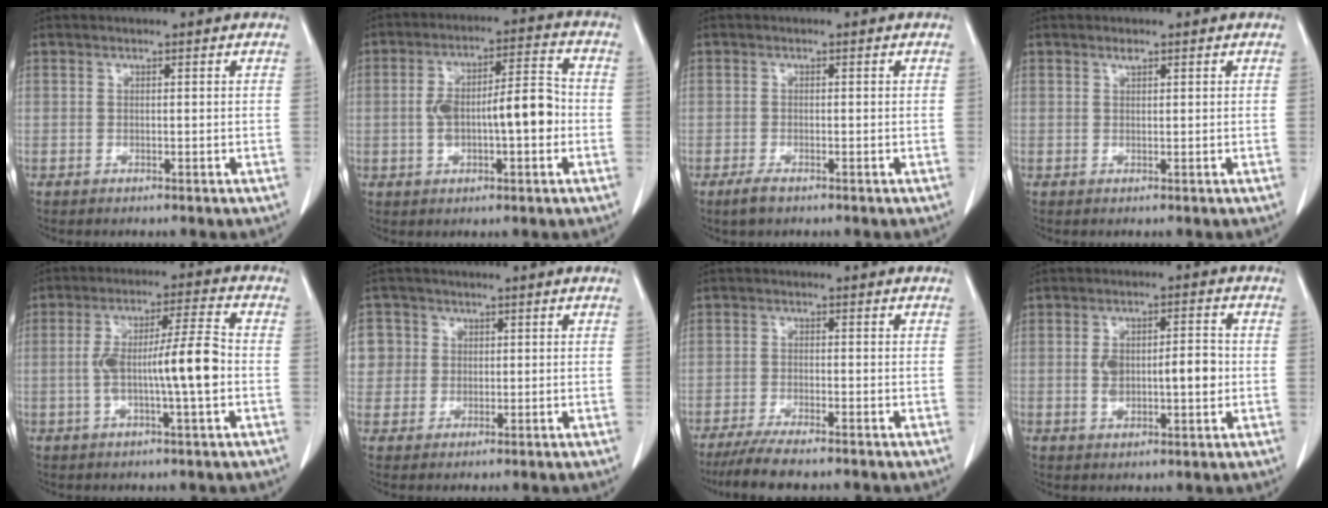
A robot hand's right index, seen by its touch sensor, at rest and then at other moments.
{"total": 10.3, "force": [-1.1, 3.1, 9.8], "torque": [-0.173, 0.031, -0.012]}
{"total": 1.9, "force": [-1.3, 0.7, 1.2], "torque": [-0.032, -0.004, -0.024]}
{"total": 0.8, "force": [0.7, 0.3, 0.3], "torque": [-0.004, 0.000, 0.010]}
{"total": 10.2, "force": [-1.4, 0.6, 10.1], "torque": [-0.177, 0.016, -0.025]}
{"total": 6.5, "force": [1.5, 6.3, 0.7], "torque": [-0.014, 0.022, 0.034]}
{"total": 6.8, "force": [-5.6, 0.7, 3.9], "torque": [-0.066, -0.016, -0.094]}
{"total": 7.7, "force": [-0.1, 3.2, 7.0], "torque": [-0.122, 0.016, 0.006]}